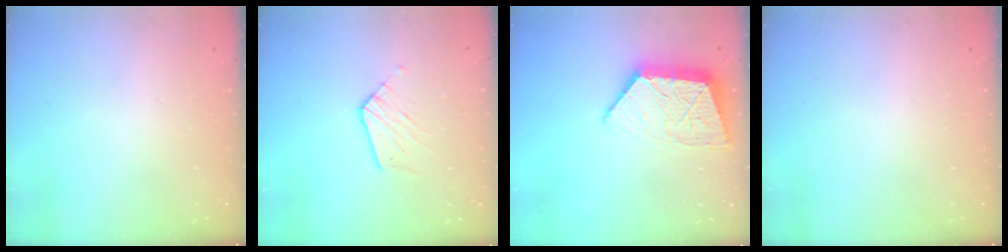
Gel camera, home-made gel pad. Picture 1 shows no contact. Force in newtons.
{"total": 8.3, "press": 8.3, "slide": 0.2}
{"total": 13.6, "press": 13.5, "slide": 1.0}
{"total": 0.0}